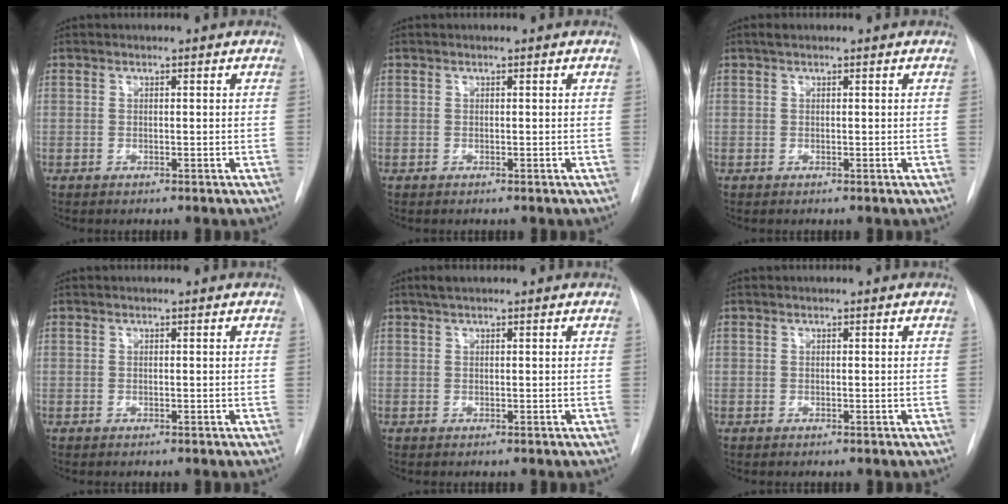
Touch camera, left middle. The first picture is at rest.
{"total": 0.0}
{"total": 0.8, "force": [0.6, 0.2, 0.5], "torque": [-0.013, 0.011, 0.010]}
{"total": 0.0}
{"total": 1.5, "force": [1.1, 0.2, 1.0], "torque": [-0.020, 0.012, 0.021]}
{"total": 0.0}